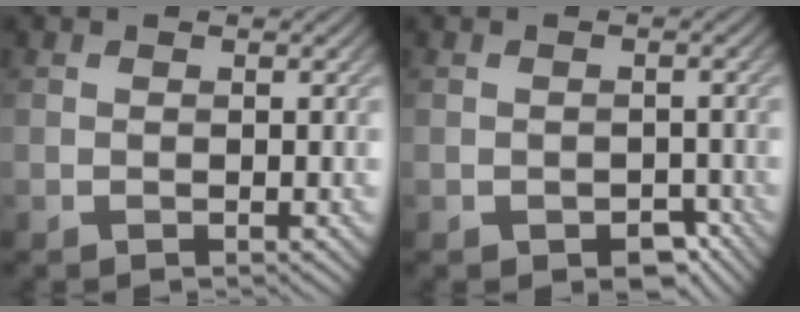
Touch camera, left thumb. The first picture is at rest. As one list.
[{"total": 2.5, "force": [-1.4, 1.6, 1.4], "torque": [-0.020, -0.011, -0.019]}]